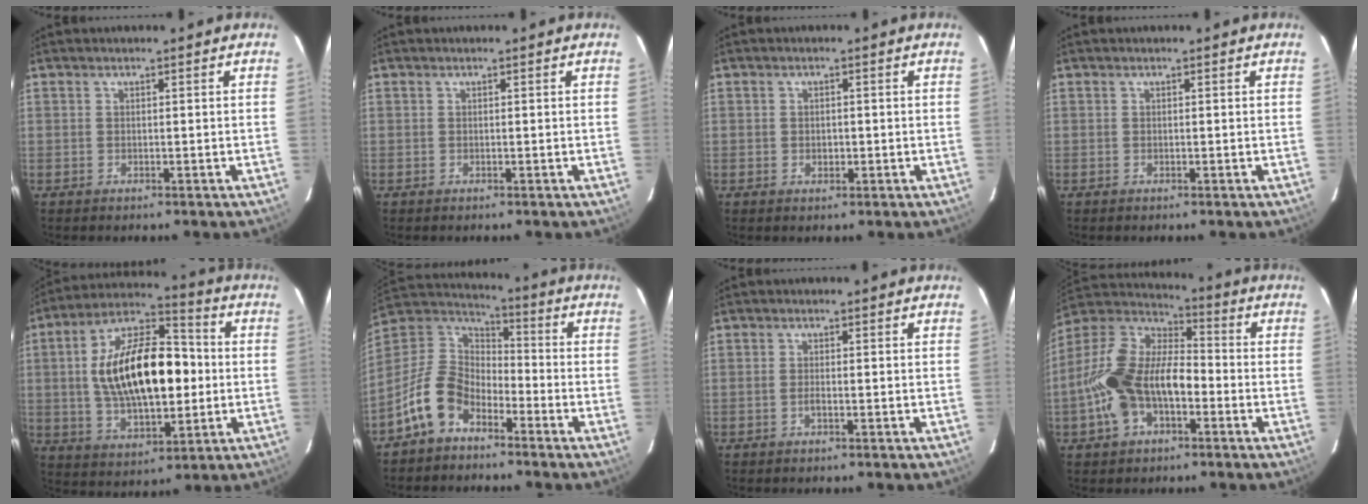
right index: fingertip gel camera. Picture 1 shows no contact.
{"total": 0.0}
{"total": 1.7, "force": [-0.3, 1.5, 0.7], "torque": [-0.011, 0.003, -0.004]}
{"total": 0.0}
{"total": 21.0, "force": [0.3, 10.5, 18.2], "torque": [-0.331, 0.022, 0.010]}
{"total": 11.7, "force": [-6.9, 7.2, 6.1], "torque": [-0.136, 0.021, -0.138]}
{"total": 1.0, "force": [-0.5, 0.2, 0.8], "torque": [-0.019, 0.001, -0.010]}
{"total": 17.3, "force": [-5.0, 10.1, 13.1], "torque": [-0.268, 0.013, -0.096]}